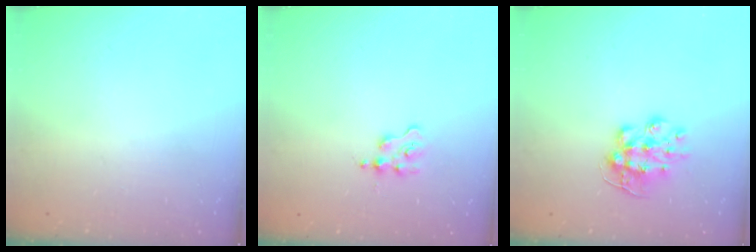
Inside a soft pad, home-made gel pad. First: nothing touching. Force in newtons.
{"total": 1.3, "press": 1.3, "slide": 0.2}
{"total": 9.3, "press": 9.3, "slide": 0.4}